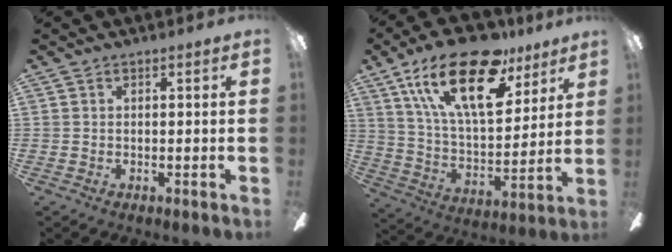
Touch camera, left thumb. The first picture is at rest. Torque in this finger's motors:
{"motor_torque": [0.68, 0.72, 1.68, -1.12, 0.56]}